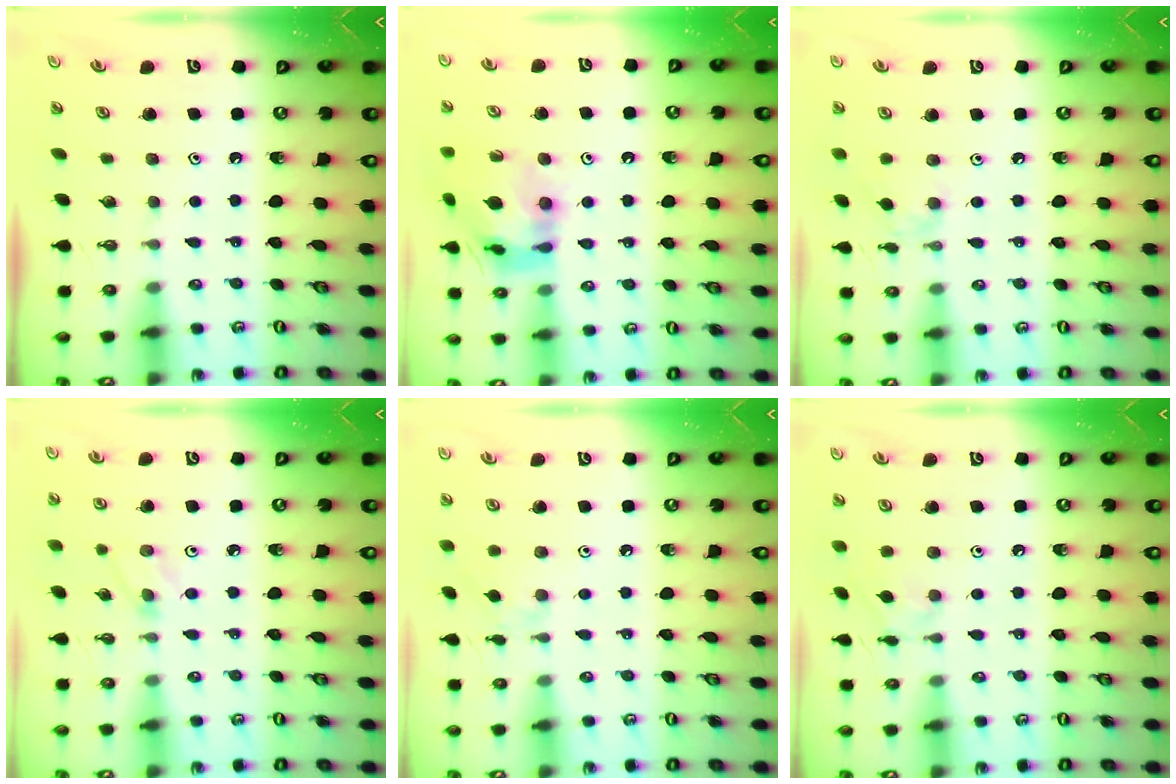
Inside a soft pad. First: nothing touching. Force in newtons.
{"total": 14.2, "press": 14.1, "slide": 1.3}
{"total": 3.0, "press": 3.0, "slide": 0.5}
{"total": 3.0, "press": 3.0, "slide": 0.4}
{"total": 1.6, "press": 1.6, "slide": 0.3}
{"total": 2.1, "press": 2.1, "slide": 0.3}